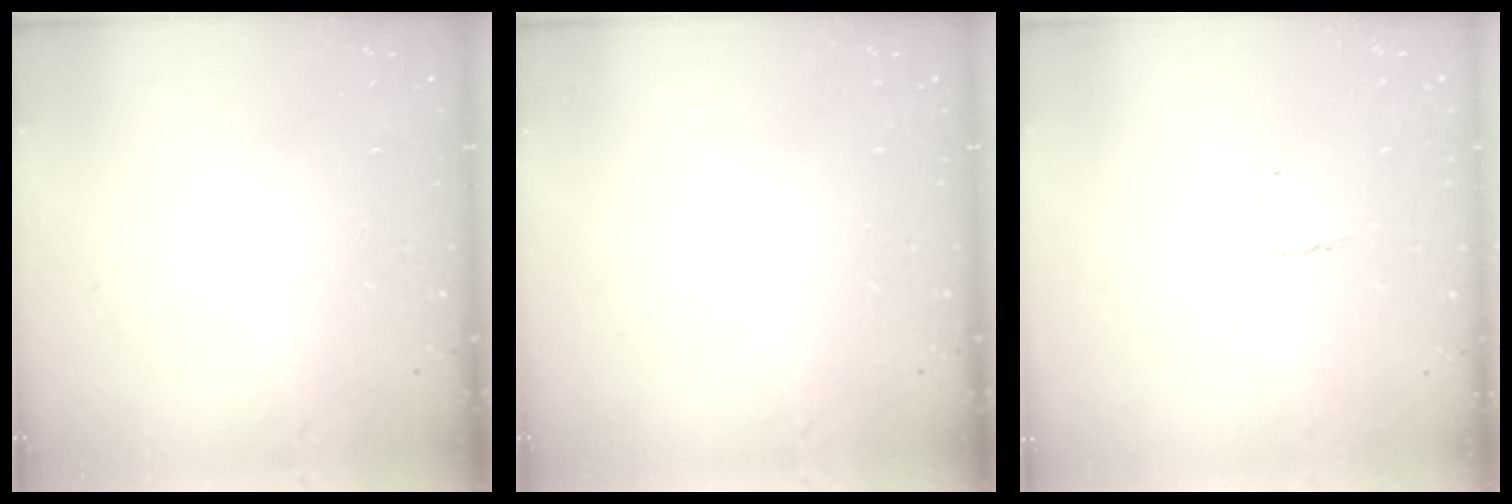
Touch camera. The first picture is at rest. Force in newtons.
{"total": 0.0}
{"total": 3.8, "press": 3.8, "slide": 0.2}